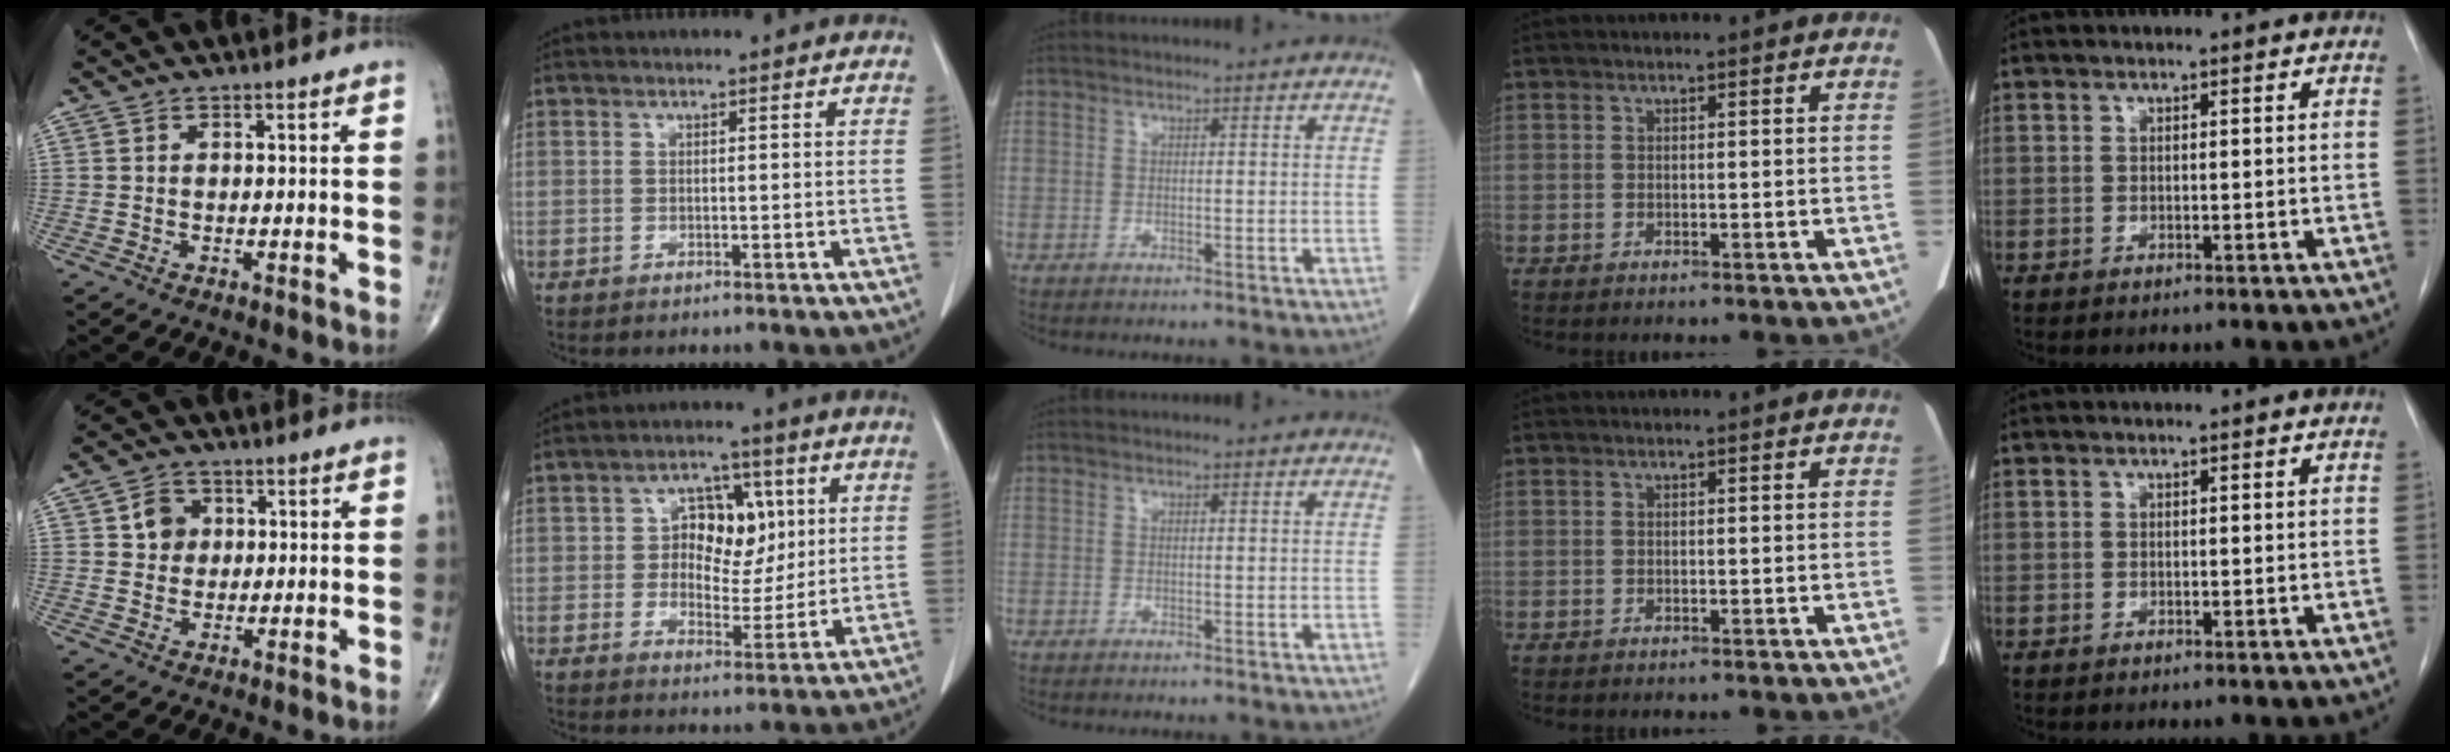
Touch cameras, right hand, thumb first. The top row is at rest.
{"thumb": {"total": 4.8, "force": [1.1, 4.3, 2.0], "torque": [-0.007, 0.000, 0.015]}, "index": {"total": 8.5, "force": [2.0, 5.6, 6.0], "torque": [-0.082, 0.020, 0.037]}}